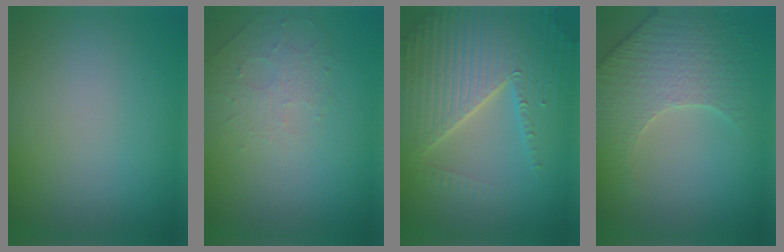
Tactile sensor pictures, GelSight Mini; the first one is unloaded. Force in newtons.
{"total": 1.5, "press": 1.0, "slide": 1.1}
{"total": 6.4, "press": 6.2, "slide": 1.5}
{"total": 4.3, "press": 4.2, "slide": 1.0}